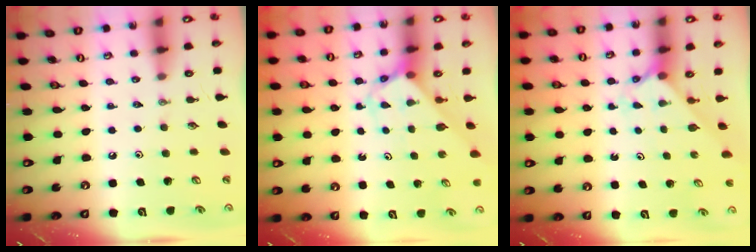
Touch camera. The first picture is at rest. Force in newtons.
{"total": 3.2, "press": 3.2, "slide": 0.1}
{"total": 2.1, "press": 2.1, "slide": 0.2}